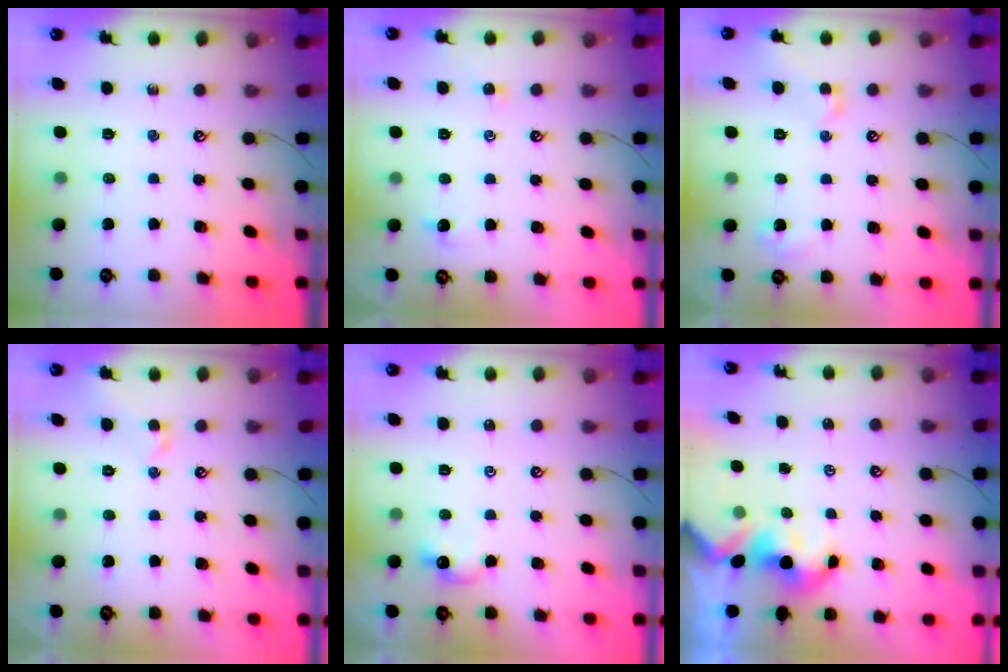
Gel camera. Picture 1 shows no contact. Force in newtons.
{"total": 0.0}
{"total": 2.9, "press": 2.8, "slide": 0.6}
{"total": 1.1, "press": 0.8, "slide": 0.7}
{"total": 1.5, "press": 1.4, "slide": 0.5}
{"total": 2.3, "press": 2.3, "slide": 0.2}